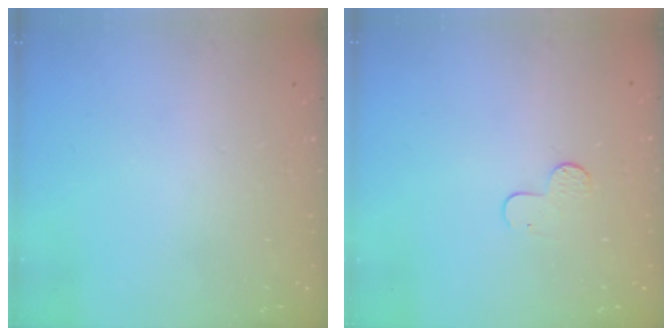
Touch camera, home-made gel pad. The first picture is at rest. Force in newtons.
{"total": 4.4, "press": 4.4, "slide": 0.4}